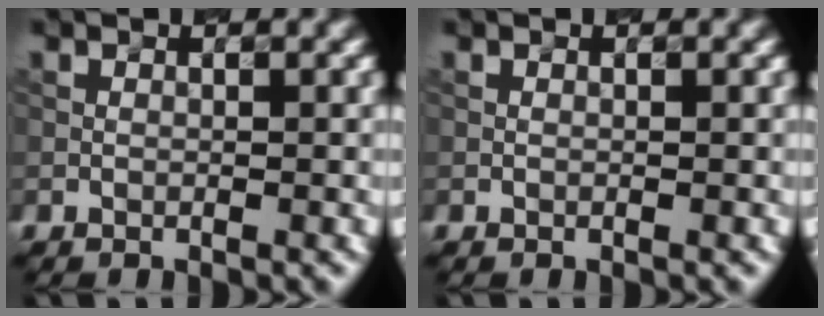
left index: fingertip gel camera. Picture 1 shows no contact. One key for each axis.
{"total": 0.0}